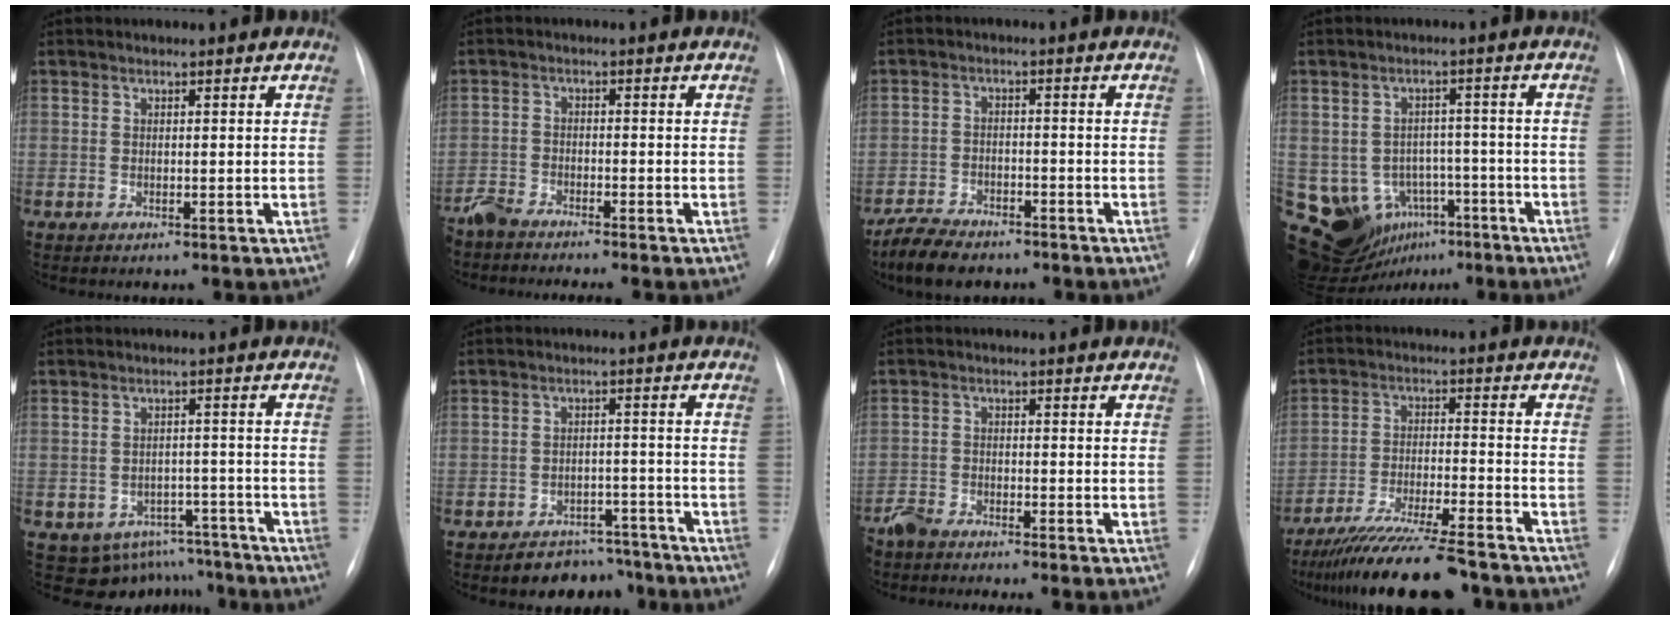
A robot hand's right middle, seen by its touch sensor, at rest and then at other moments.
{"total": 5.6, "force": [-5.3, 0.0, 1.6], "torque": [-0.018, -0.015, -0.091]}
{"total": 7.2, "force": [-6.1, 2.5, 3.0], "torque": [-0.058, -0.014, -0.106]}
{"total": 12.2, "force": [-5.6, 10.0, 4.2], "torque": [-0.077, 0.030, -0.070]}
{"total": 8.7, "force": [-7.1, 5.2, 0.0], "torque": [0.016, 0.031, -0.081]}
{"total": 6.5, "force": [-5.5, 3.4, 0.3], "torque": [0.017, 0.026, -0.079]}
{"total": 4.3, "force": [-4.2, -0.2, 1.0], "torque": [-0.011, -0.014, -0.073]}
{"total": 14.9, "force": [-12.9, 0.7, 7.4], "torque": [-0.125, -0.024, -0.210]}